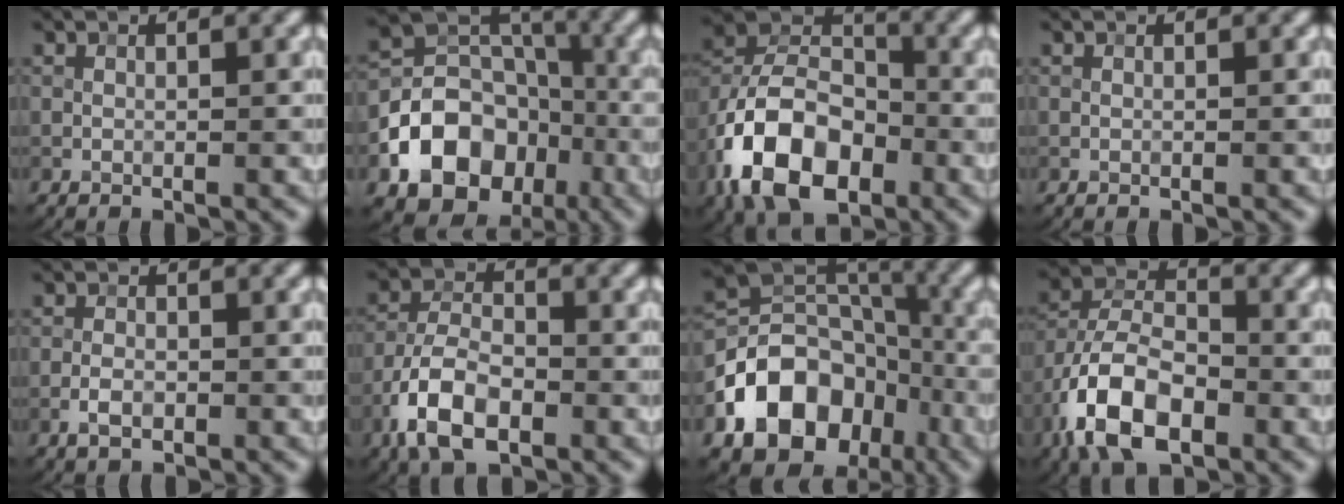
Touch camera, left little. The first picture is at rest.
{"total": 11.5, "force": [-4.7, 9.1, 5.3], "torque": [-0.085, 0.001, -0.103]}
{"total": 11.3, "force": [-5.1, 7.2, 7.2], "torque": [-0.135, 0.005, -0.103]}
{"total": 0.0}
{"total": 2.0, "force": [-0.9, 1.2, 1.4], "torque": [-0.025, 0.003, -0.018]}
{"total": 7.1, "force": [-3.7, 3.7, 4.9], "torque": [-0.097, 0.002, -0.079]}
{"total": 11.7, "force": [-5.1, 8.5, 6.1], "torque": [-0.098, 0.005, -0.094]}
{"total": 9.8, "force": [-4.8, 5.4, 6.7], "torque": [-0.142, 0.001, -0.096]}